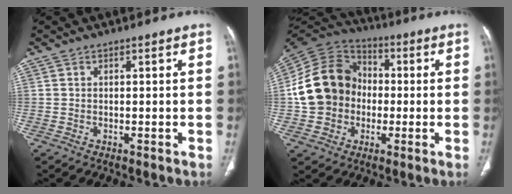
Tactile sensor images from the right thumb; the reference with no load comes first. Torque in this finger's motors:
{"motor_torque": [-0.47, 1.17, 1.33, -0.26, 0.10]}